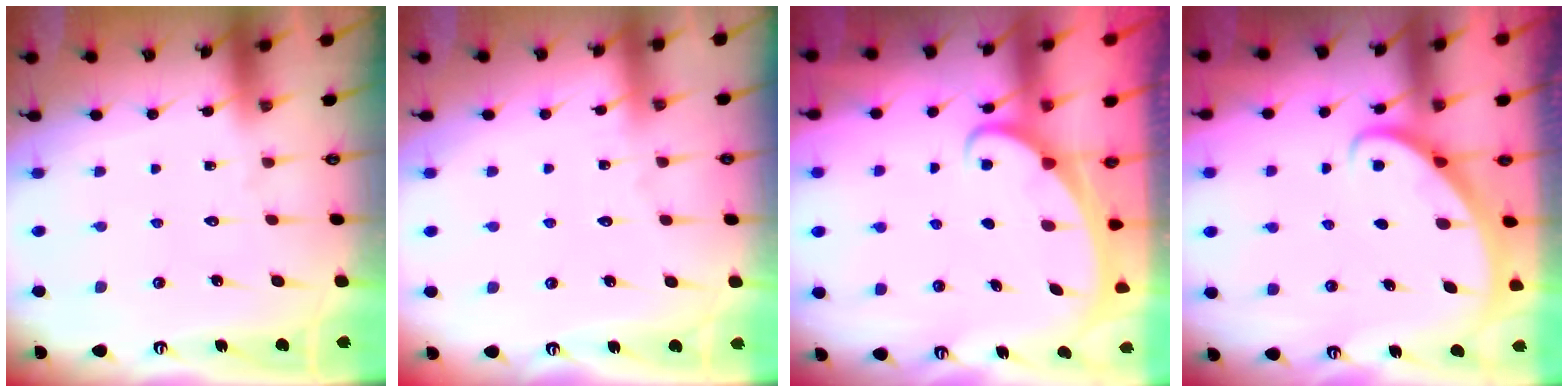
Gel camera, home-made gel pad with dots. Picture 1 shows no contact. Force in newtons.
{"total": 2.4, "press": 2.4, "slide": 0.3}
{"total": 2.1, "press": 2.0, "slide": 0.3}
{"total": 2.8, "press": 2.8, "slide": 0.2}